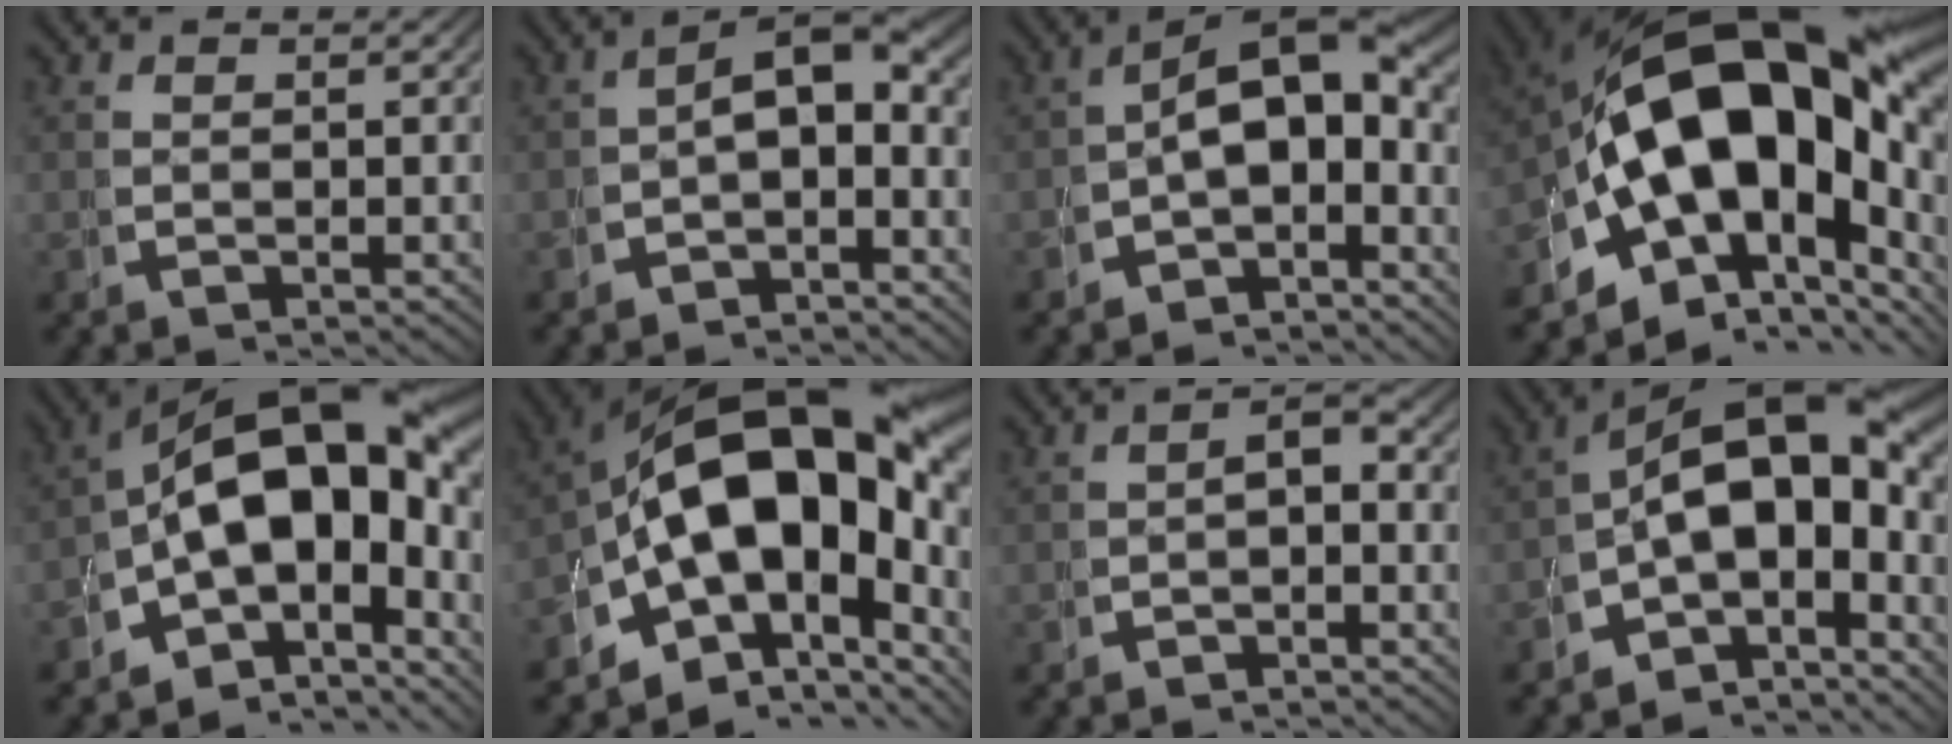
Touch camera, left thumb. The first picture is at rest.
{"total": 6.0, "force": [-0.5, 3.8, 4.6], "torque": [-0.055, -0.006, -0.010]}
{"total": 9.1, "force": [0.0, 5.8, 7.1], "torque": [-0.086, -0.008, -0.007]}
{"total": 22.9, "force": [0.5, 14.1, 18.0], "torque": [-0.301, -0.048, 0.024]}
{"total": 18.0, "force": [-0.3, 11.3, 14.0], "torque": [-0.213, -0.031, -0.008]}
{"total": 19.9, "force": [0.0, 12.7, 15.3], "torque": [-0.257, -0.046, 0.011]}
{"total": 2.3, "force": [-0.8, 1.3, 1.7], "torque": [-0.021, -0.003, -0.009]}
{"total": 14.9, "force": [-0.1, 9.4, 11.6], "torque": [-0.165, -0.022, -0.010]}